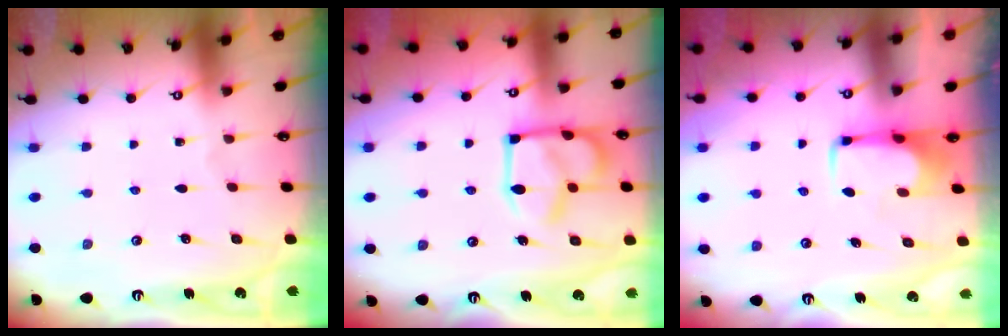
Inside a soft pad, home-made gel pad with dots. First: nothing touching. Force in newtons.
{"total": 15.4, "press": 15.3, "slide": 1.5}
{"total": 1.6, "press": 1.6, "slide": 0.2}